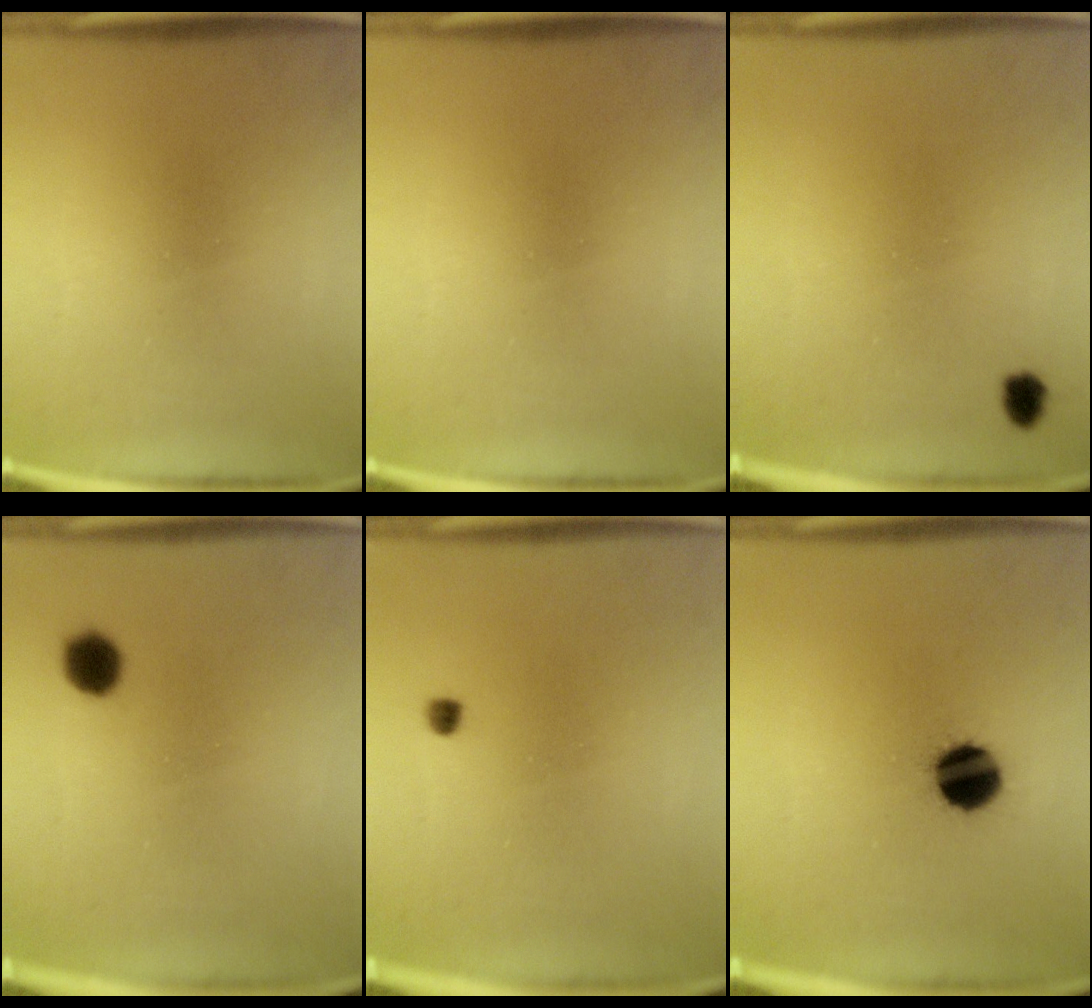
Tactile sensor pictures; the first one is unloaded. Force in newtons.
{"total": 0.0}
{"total": 1.8}
{"total": 4.0}
{"total": 1.0}
{"total": 10.3}